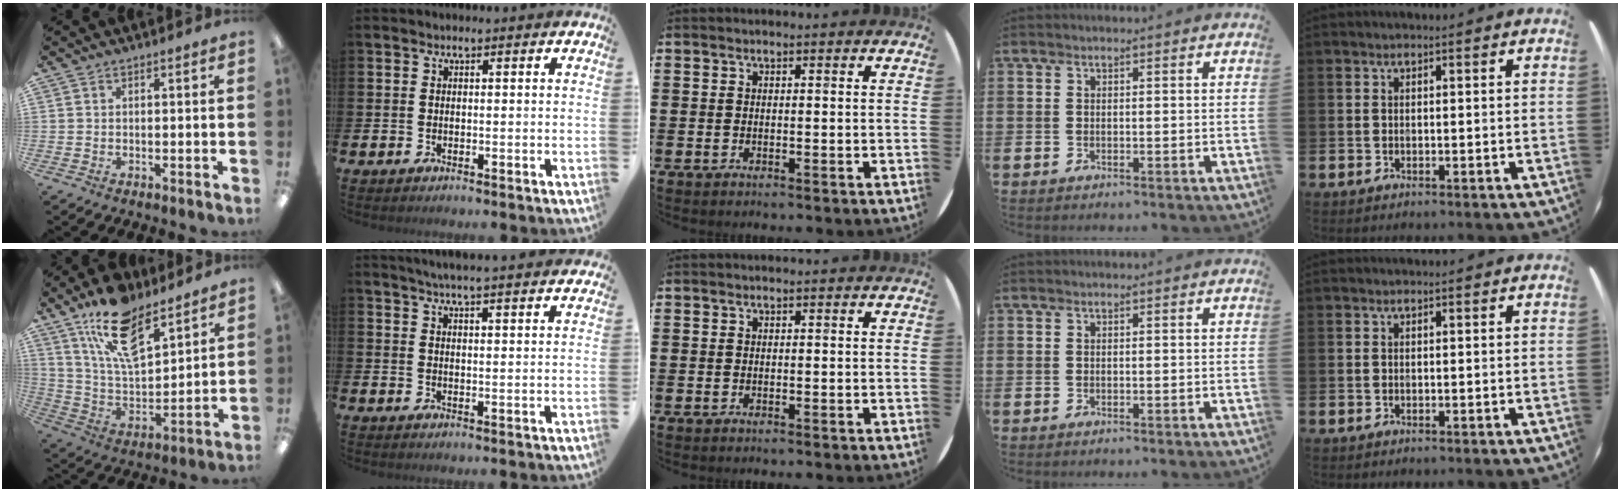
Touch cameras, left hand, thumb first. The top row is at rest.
{"thumb": {"total": 17.0, "force": [12.0, 7.3, 9.6], "torque": [-0.178, -0.055, 0.214]}, "index": {"total": 4.7, "force": [4.6, -0.8, 0.8], "torque": [-0.023, -0.024, 0.081]}}